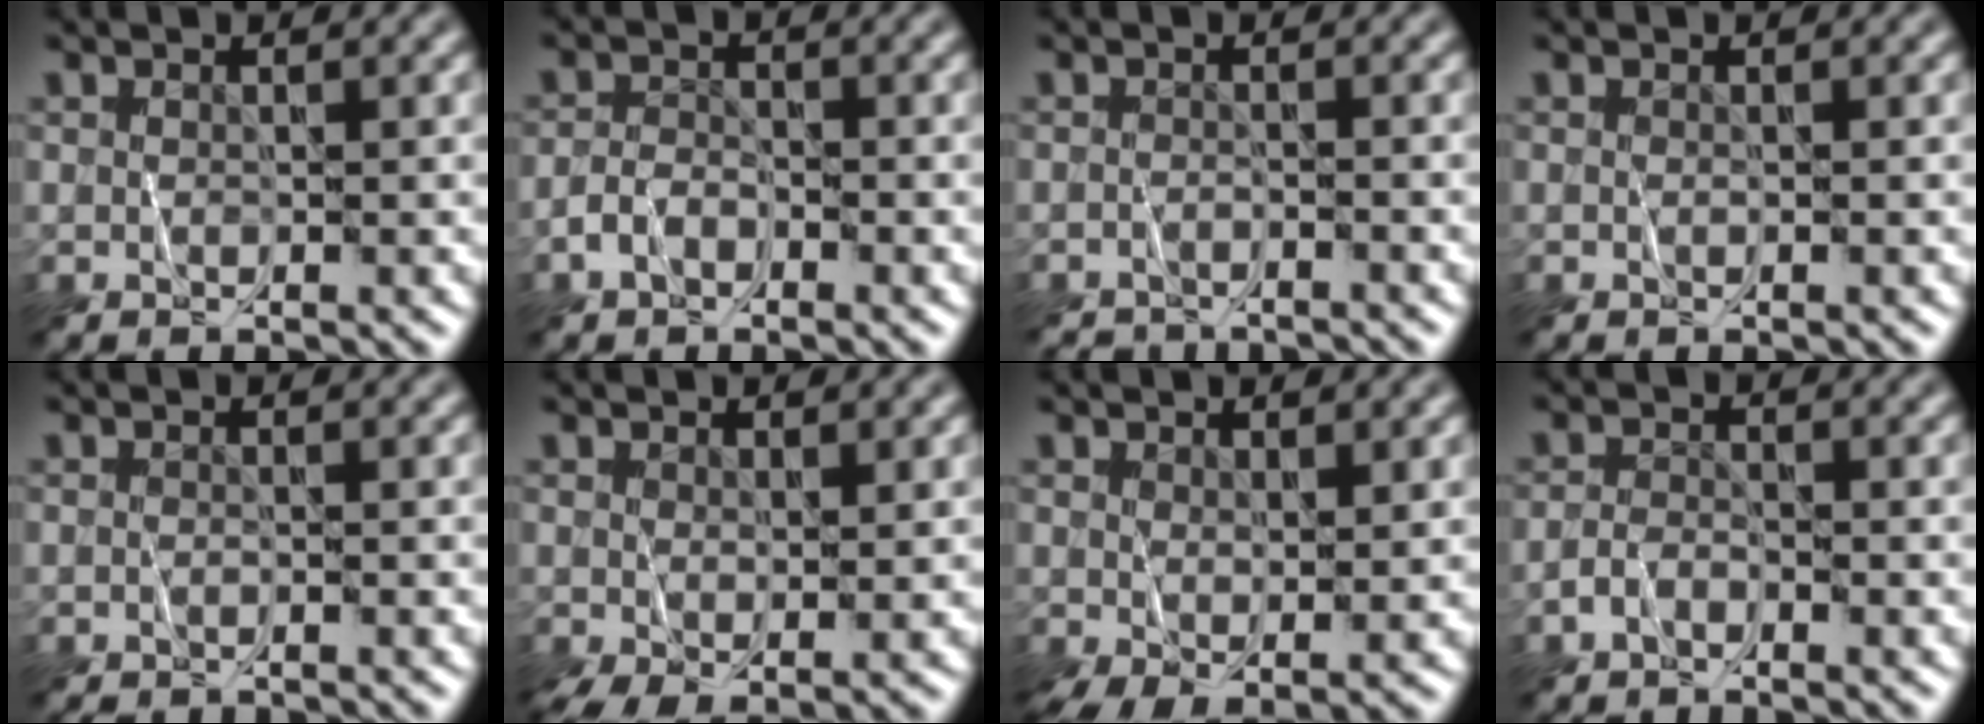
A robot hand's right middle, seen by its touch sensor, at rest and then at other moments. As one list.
[{"total": 1.6, "force": [-1.2, 0.9, 0.6], "torque": [-0.010, 0.006, -0.027]}, {"total": 3.1, "force": [-3.1, 0.1, 0.0], "torque": [-0.001, -0.010, -0.050]}, {"total": 0.0}, {"total": 0.6, "force": [-0.6, -0.2, 0.0], "torque": [0.000, -0.001, -0.011]}, {"total": 2.6, "force": [-0.5, 1.3, 2.2], "torque": [-0.051, -0.011, -0.005]}, {"total": 2.6, "force": [-0.1, 1.3, 2.3], "torque": [-0.053, -0.008, 0.003]}, {"total": 1.1, "force": [-1.0, 0.3, 0.4], "torque": [-0.007, 0.005, -0.022]}]